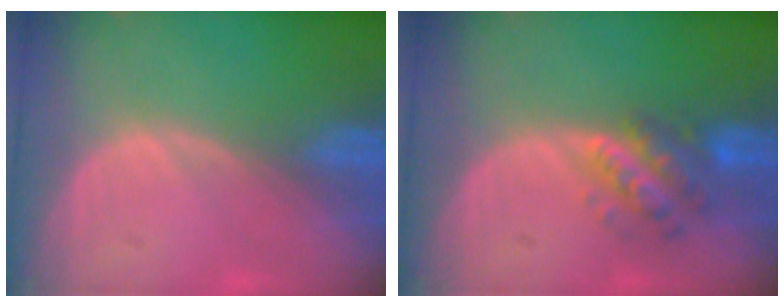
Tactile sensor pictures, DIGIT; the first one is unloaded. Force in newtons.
{"total": 5.7, "press": 5.4, "slide": 1.7}